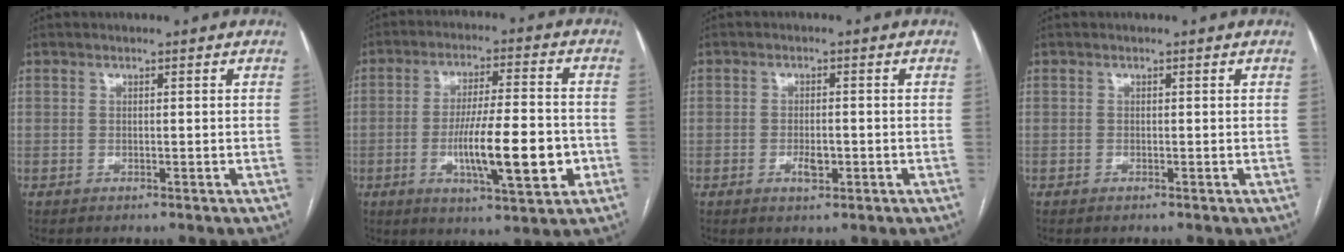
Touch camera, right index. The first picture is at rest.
{"total": 13.3, "force": [-3.3, 2.2, 12.7], "torque": [-0.213, -0.003, -0.050]}
{"total": 2.8, "force": [-1.0, 1.1, 2.4], "torque": [-0.042, 0.001, -0.012]}
{"total": 0.0}